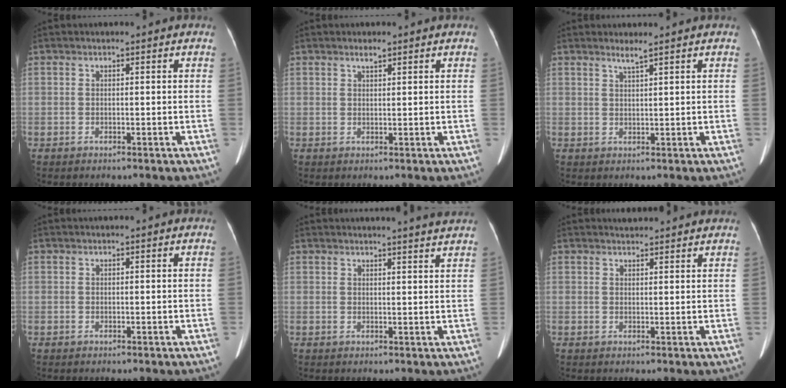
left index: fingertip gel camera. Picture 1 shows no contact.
{"total": 1.2, "force": [0.9, 0.2, 0.7], "torque": [-0.016, 0.003, 0.017]}
{"total": 1.4, "force": [1.1, -0.4, 0.7], "torque": [-0.024, -0.003, 0.025]}
{"total": 0.0}
{"total": 5.9, "force": [5.5, -0.9, 2.1], "torque": [-0.024, 0.002, 0.049]}
{"total": 3.0, "force": [3.0, 0.4, 0.5], "torque": [-0.013, 0.020, 0.039]}